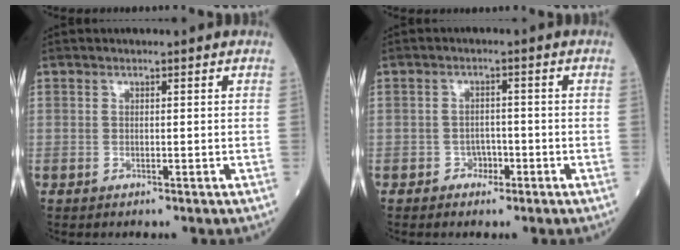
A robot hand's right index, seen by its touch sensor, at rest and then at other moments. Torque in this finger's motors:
{"motor_torque": [-0.23, -0.08, -0.04, -0.01]}